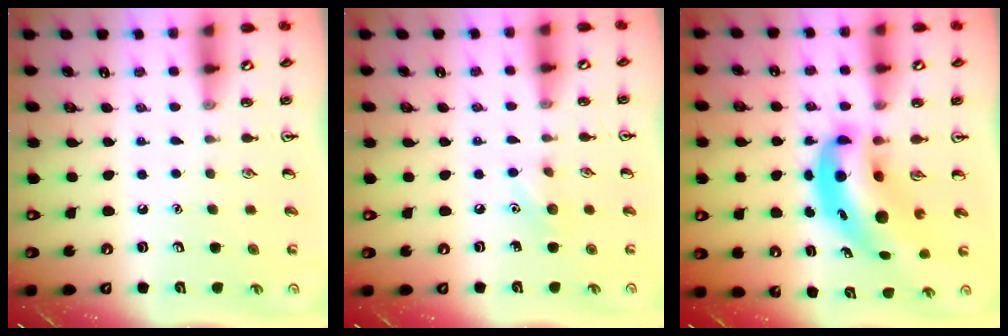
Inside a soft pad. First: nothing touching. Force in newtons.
{"total": 7.1, "press": 6.8, "slide": 1.8}
{"total": 10.3, "press": 9.9, "slide": 2.9}